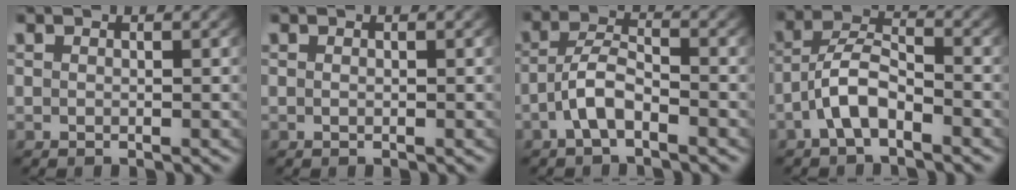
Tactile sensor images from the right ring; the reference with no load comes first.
{"total": 0.0}
{"total": 3.4, "force": [-2.1, 1.5, 2.3], "torque": [-0.040, -0.005, -0.037]}
{"total": 4.3, "force": [-2.1, 2.5, 2.8], "torque": [-0.052, -0.011, -0.038]}